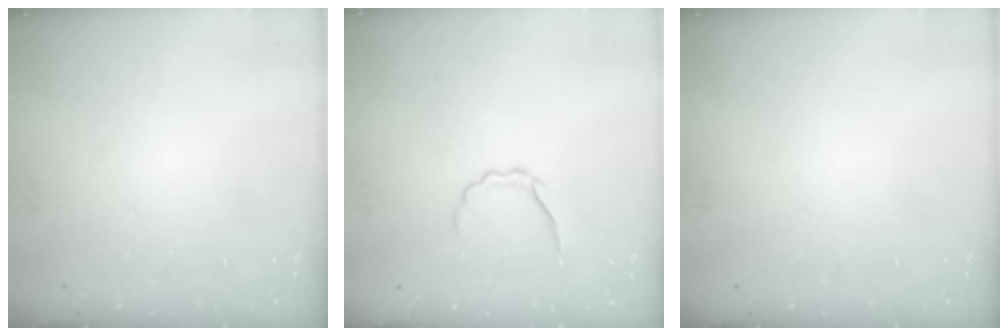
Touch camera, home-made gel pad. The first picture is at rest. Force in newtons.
{"total": 4.3, "press": 4.2, "slide": 0.8}
{"total": 0.0}